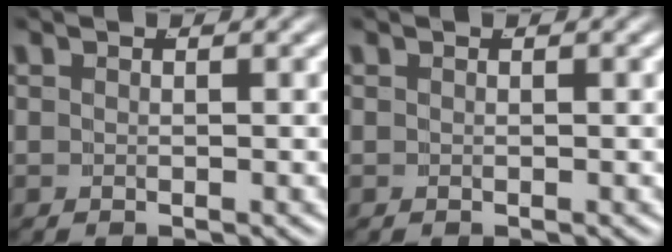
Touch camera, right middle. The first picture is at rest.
{"total": 0.0}